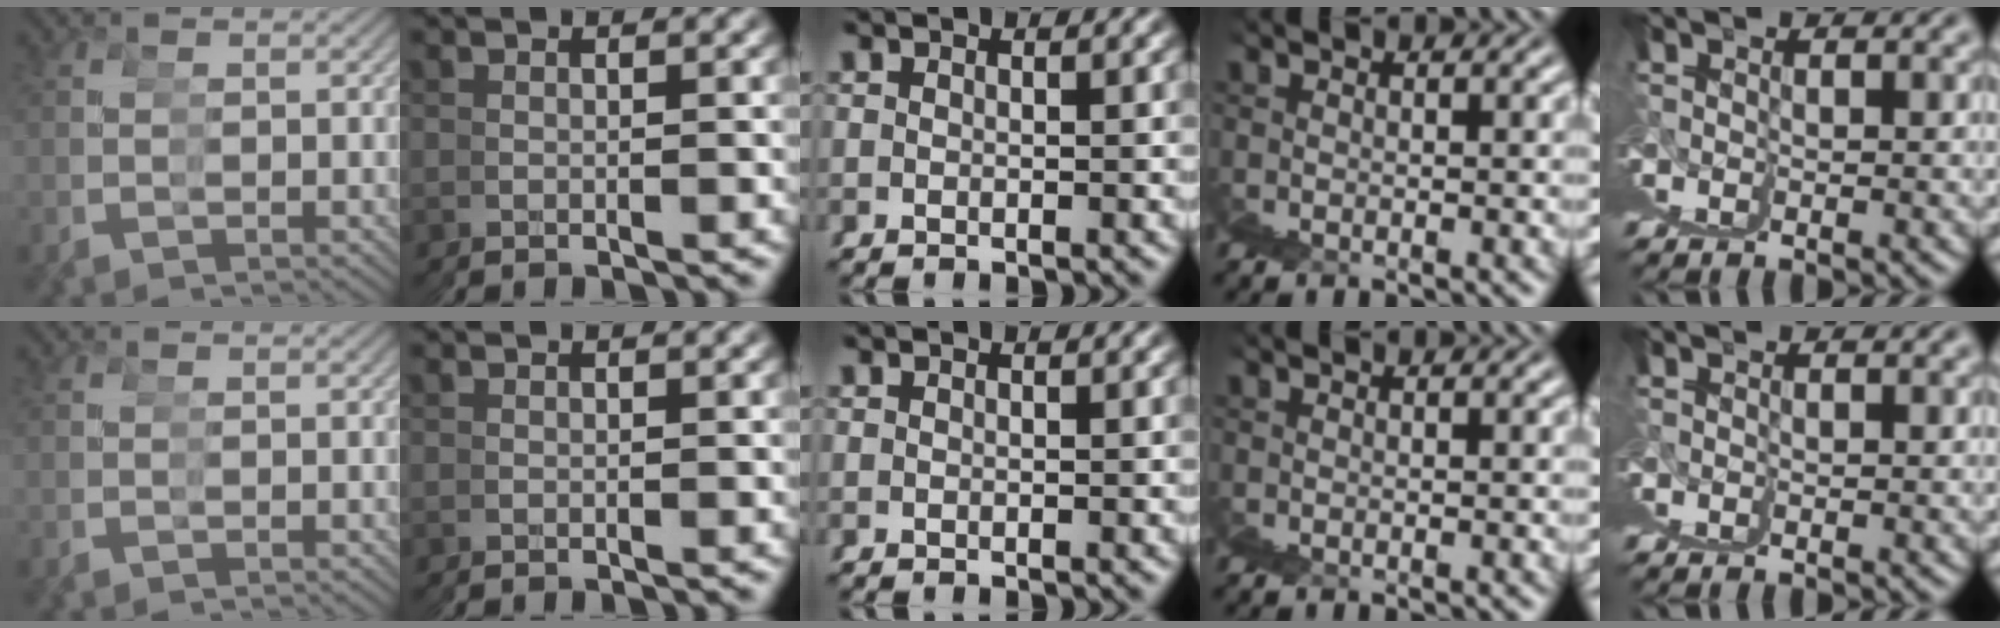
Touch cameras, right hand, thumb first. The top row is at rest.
{}